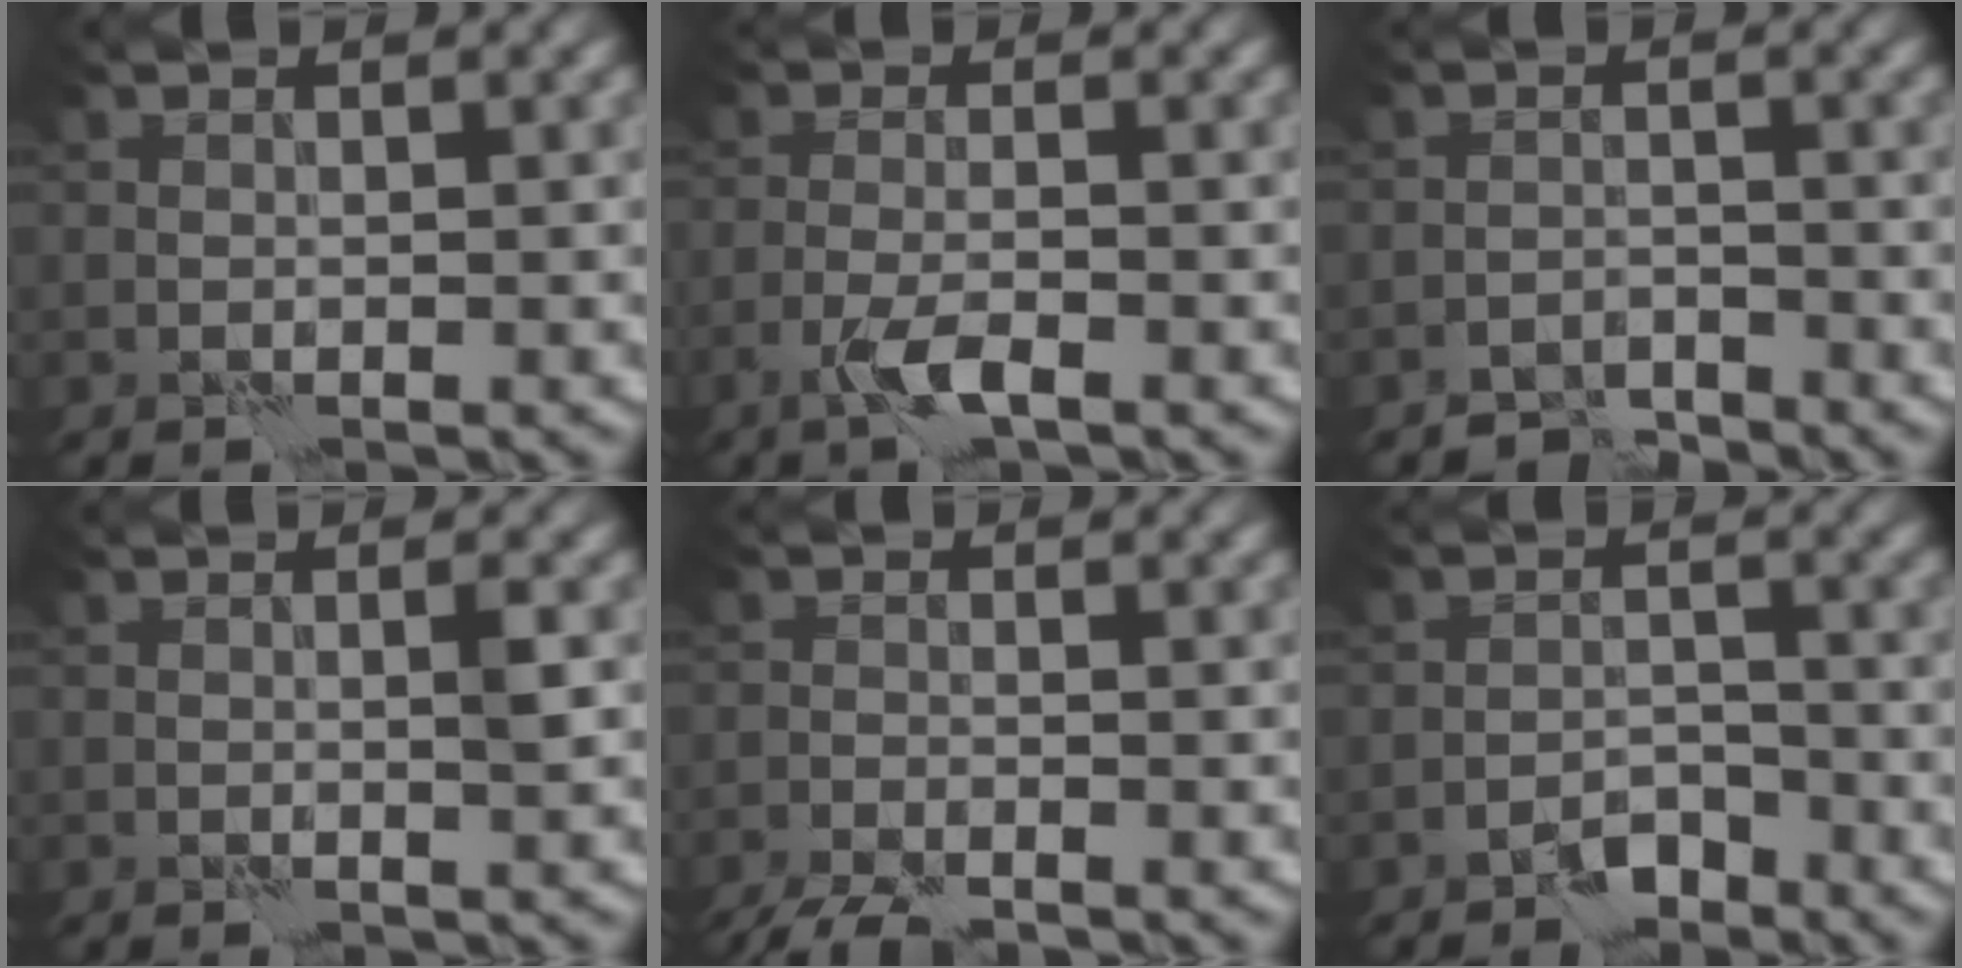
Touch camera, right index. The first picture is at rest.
{"total": 2.5, "force": [-1.6, 0.3, 1.8], "torque": [-0.045, 0.002, -0.037]}
{"total": 2.5, "force": [-2.5, 0.4, 0.0], "torque": [0.006, 0.006, -0.049]}
{"total": 0.9, "force": [-0.1, -0.3, 0.8], "torque": [-0.014, 0.002, -0.002]}
{"total": 3.5, "force": [-3.1, 0.3, 1.5], "torque": [-0.033, -0.010, -0.066]}
{"total": 2.3, "force": [-2.1, 0.8, 0.7], "torque": [-0.007, 0.009, -0.039]}